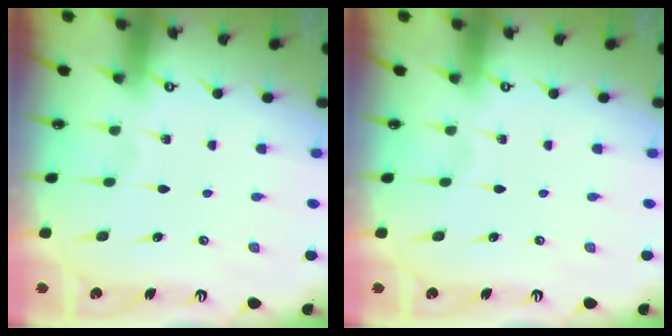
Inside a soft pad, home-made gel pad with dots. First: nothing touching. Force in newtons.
{"total": 0.0}